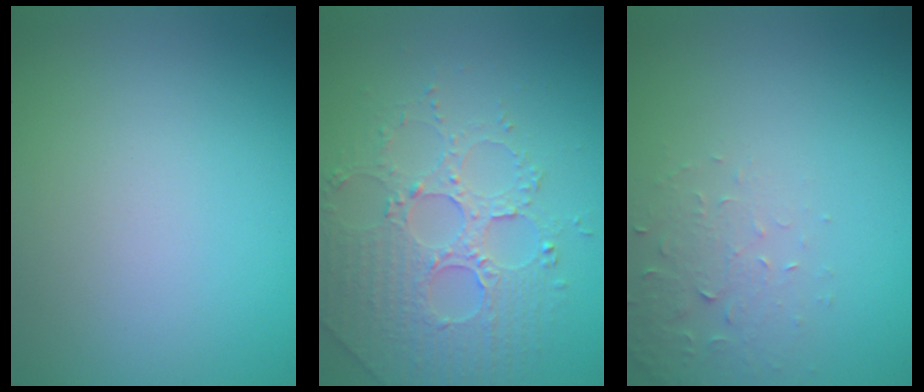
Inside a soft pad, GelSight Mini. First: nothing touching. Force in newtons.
{"total": 4.2, "press": 3.9, "slide": 1.3}
{"total": 2.2, "press": 2.2, "slide": 0.4}